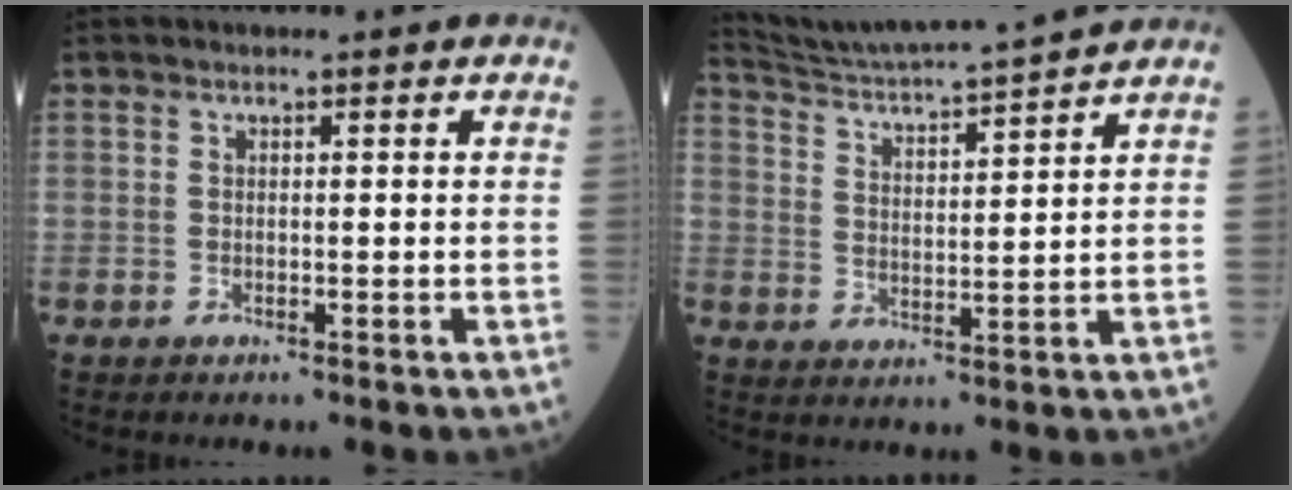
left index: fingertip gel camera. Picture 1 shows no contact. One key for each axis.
{"total": 13.9, "fx": 13.0, "fy": -1.7, "fz": 4.4, "tx": -0.092, "ty": -0.003, "tz": 0.205}